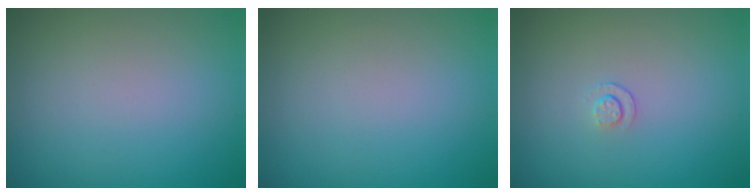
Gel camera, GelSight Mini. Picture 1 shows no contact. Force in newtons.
{"total": 0.0}
{"total": 0.8, "press": 0.5, "slide": 0.7}